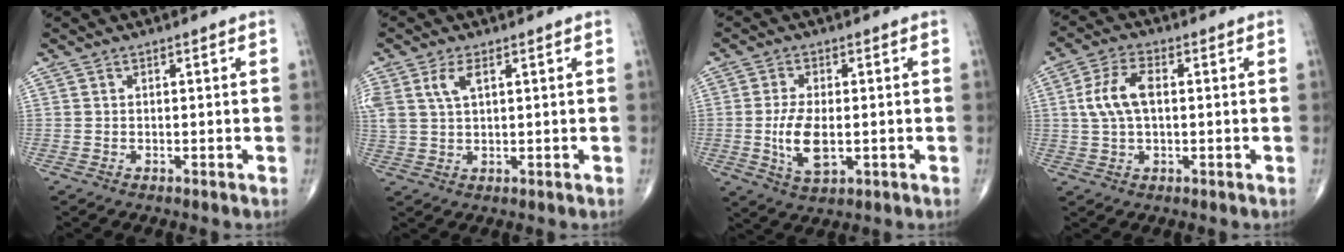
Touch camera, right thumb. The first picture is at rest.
{"total": 5.1, "force": [2.1, 2.3, 4.0], "torque": [-0.093, 0.003, 0.049]}
{"total": 7.7, "force": [-1.0, 3.7, 6.7], "torque": [-0.129, -0.008, -0.013]}
{"total": 7.5, "force": [0.9, 3.9, 6.3], "torque": [-0.134, 0.015, 0.015]}